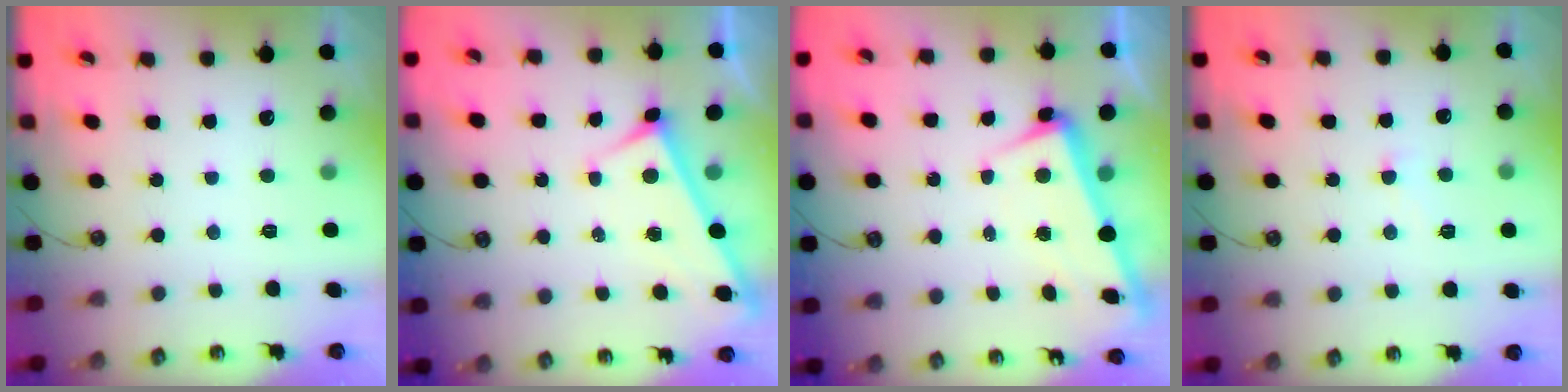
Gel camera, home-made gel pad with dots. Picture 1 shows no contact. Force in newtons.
{"total": 3.2, "press": 3.2, "slide": 0.3}
{"total": 3.0, "press": 2.9, "slide": 0.9}
{"total": 3.5, "press": 3.5, "slide": 0.4}